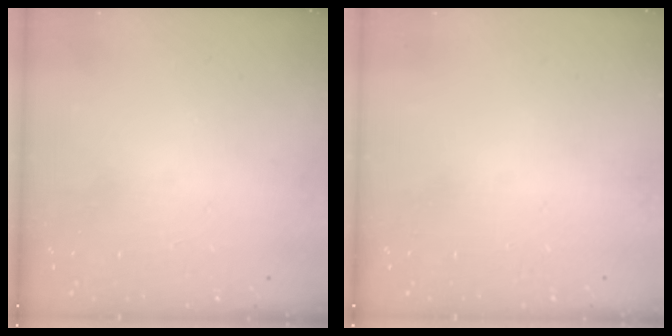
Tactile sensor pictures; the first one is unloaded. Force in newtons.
{"total": 0.0}